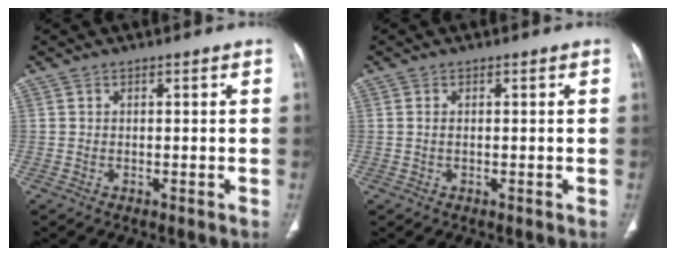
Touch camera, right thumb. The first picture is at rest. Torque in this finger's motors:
{"motor_torque": [-0.10, 0.12, -0.43, -0.01, -0.06]}